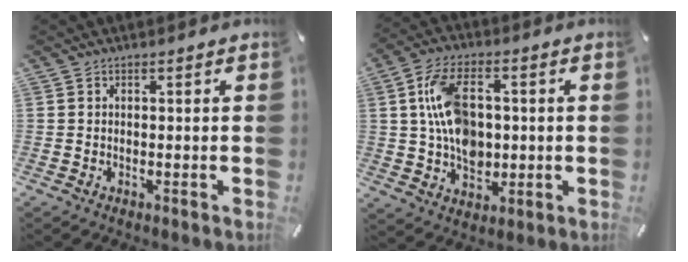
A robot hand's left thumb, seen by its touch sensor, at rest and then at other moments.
{"total": 12.6, "force": [1.1, 9.0, 8.8], "torque": [-0.169, 0.010, 0.020]}